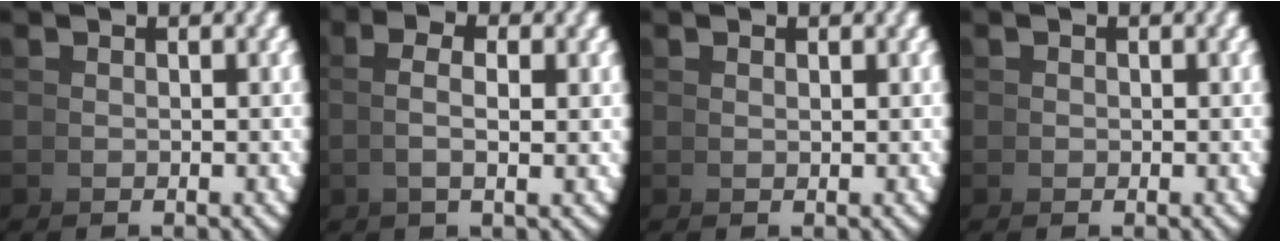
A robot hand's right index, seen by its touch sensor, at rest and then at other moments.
{"total": 2.4, "force": [1.0, -0.3, 2.2], "torque": [-0.040, 0.006, 0.019]}
{"total": 0.8, "force": [0.7, -0.5, -0.1], "torque": [0.001, 0.001, 0.014]}
{"total": 0.0}